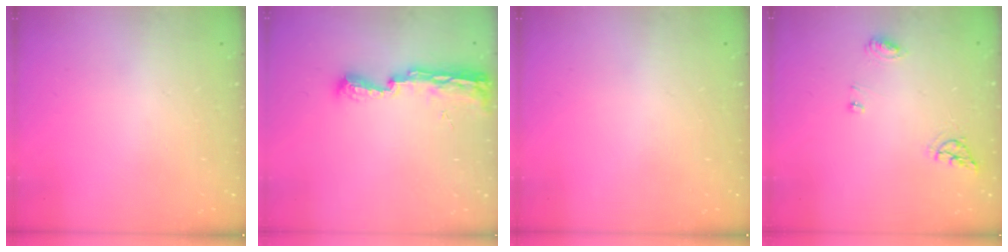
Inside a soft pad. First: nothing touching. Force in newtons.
{"total": 9.3, "press": 9.3, "slide": 0.5}
{"total": 0.0}
{"total": 6.6, "press": 6.5, "slide": 0.6}